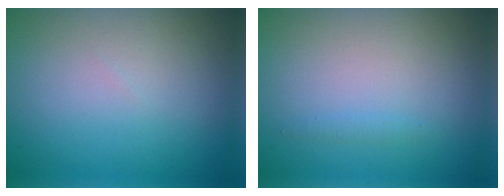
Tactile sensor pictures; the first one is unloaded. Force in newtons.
{"total": 0.5, "press": 0.5, "slide": 0.0}